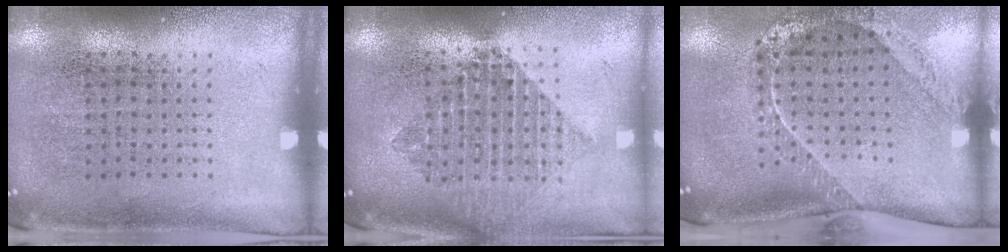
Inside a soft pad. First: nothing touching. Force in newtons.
{"total": 2.1, "press": 1.6, "slide": 1.3}
{"total": 2.1, "press": 1.6, "slide": 1.3}